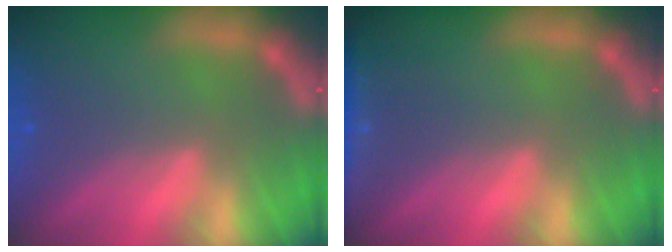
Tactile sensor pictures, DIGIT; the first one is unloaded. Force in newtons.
{"total": 3.0}